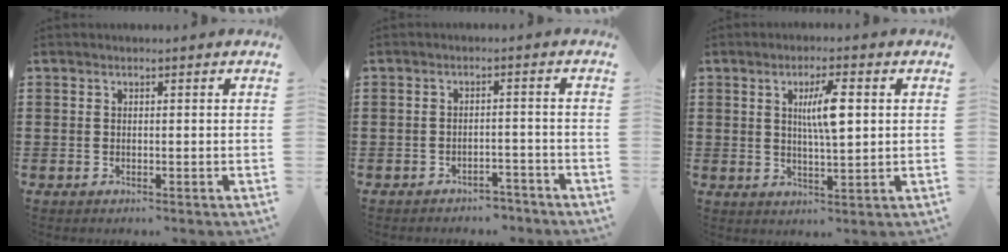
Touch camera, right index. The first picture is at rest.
{"total": 2.6, "force": [-2.6, 0.4, 0.3], "torque": [-0.011, 0.000, -0.054]}
{"total": 6.2, "force": [1.4, 1.2, 5.9], "torque": [-0.108, 0.003, 0.018]}